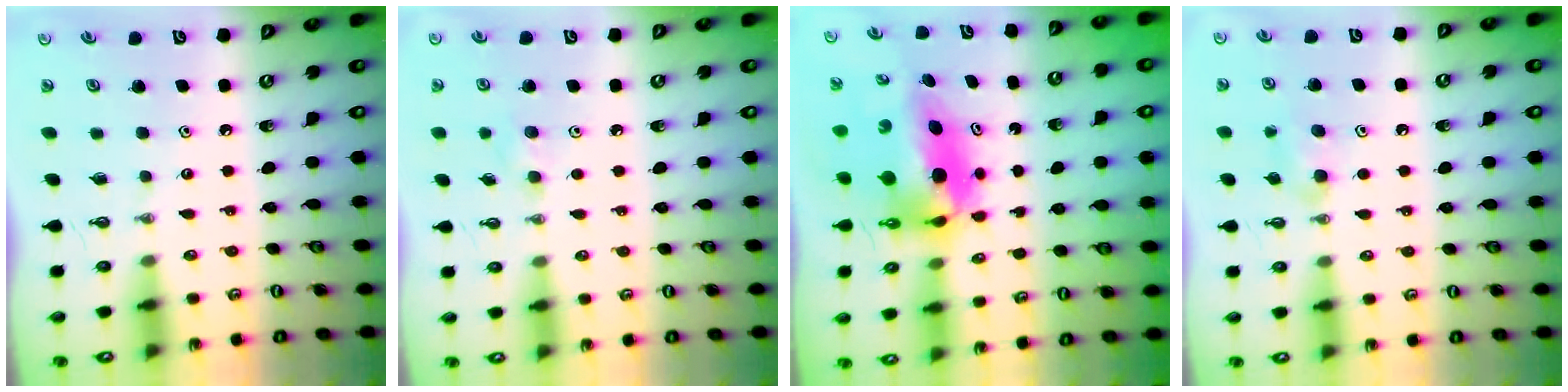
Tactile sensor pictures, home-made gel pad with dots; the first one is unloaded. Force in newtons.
{"total": 6.2, "press": 5.8, "slide": 2.3}
{"total": 9.9, "press": 9.2, "slide": 3.6}
{"total": 10.4, "press": 6.8, "slide": 7.8}